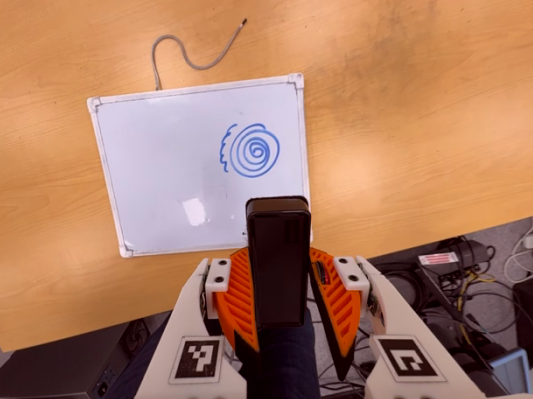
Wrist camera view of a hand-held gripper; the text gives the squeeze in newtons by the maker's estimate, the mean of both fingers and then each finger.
{"total": 5.5, "left": 5.5, "right": 5.5}